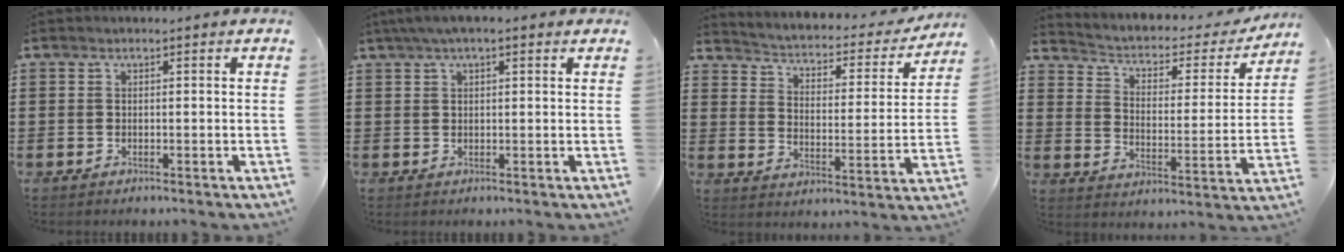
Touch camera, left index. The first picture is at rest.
{"total": 2.9, "force": [1.7, 0.8, 2.2], "torque": [-0.046, 0.008, 0.030]}
{"total": 1.9, "force": [1.6, 0.6, 0.8], "torque": [-0.031, -0.023, 0.014]}
{"total": 2.6, "force": [1.5, 1.6, 1.4], "torque": [-0.042, -0.016, 0.015]}